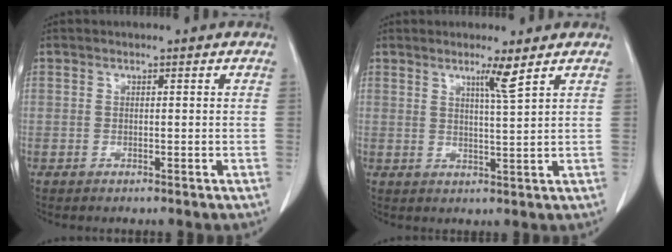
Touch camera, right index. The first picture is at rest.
{"total": 3.4, "force": [2.1, -1.0, 2.4], "torque": [-0.043, -0.011, 0.040]}